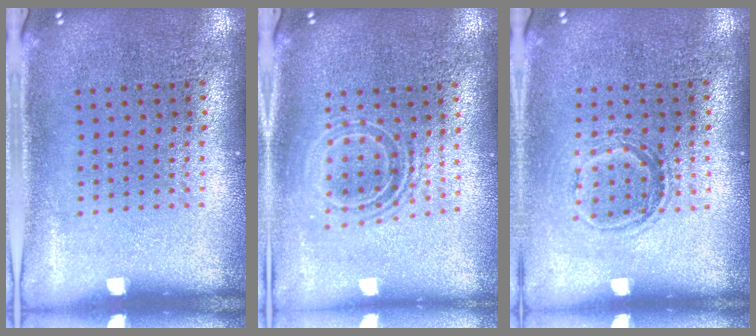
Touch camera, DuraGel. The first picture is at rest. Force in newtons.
{"total": 1.8, "press": 1.3, "slide": 1.2}
{"total": 1.2, "press": 1.1, "slide": 0.6}